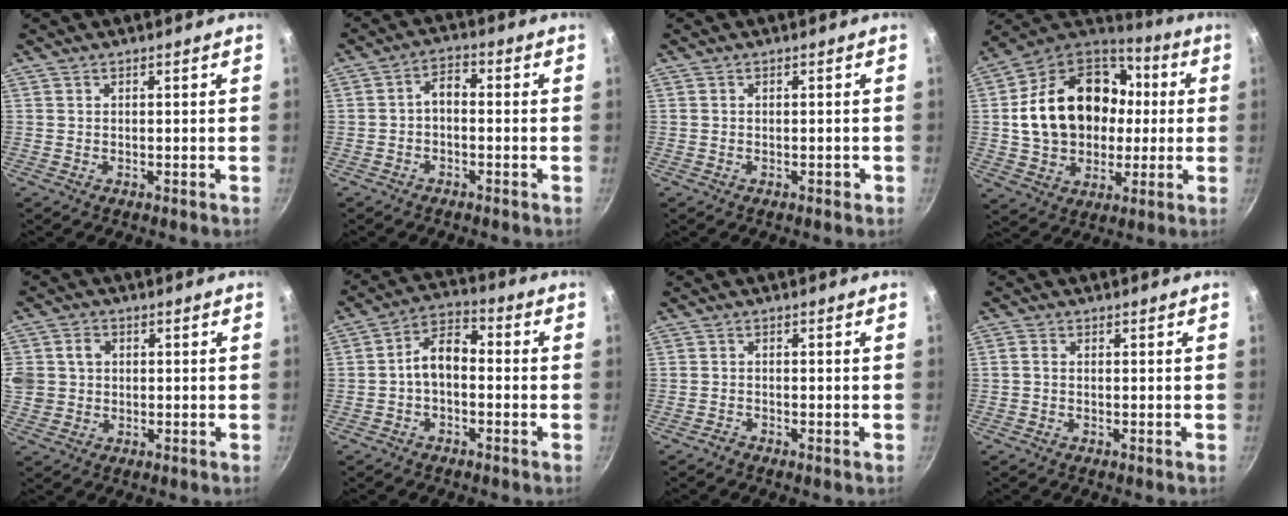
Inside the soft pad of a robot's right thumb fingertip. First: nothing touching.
{"total": 4.6, "force": [-1.4, 2.6, 3.6], "torque": [-0.061, 0.034, -0.028]}
{"total": 0.9, "force": [-0.4, 0.6, 0.5], "torque": [-0.002, 0.006, -0.004]}
{"total": 24.5, "force": [1.7, 18.8, 15.7], "torque": [-0.255, 0.044, 0.037]}
{"total": 6.9, "force": [0.7, 6.2, 2.9], "torque": [-0.044, 0.008, 0.011]}
{"total": 7.2, "force": [-1.3, 4.4, 5.5], "torque": [-0.081, 0.039, -0.034]}
{"total": 1.0, "force": [-0.9, 0.2, 0.4], "torque": [-0.020, 0.008, -0.021]}
{"total": 1.1, "force": [-0.2, 0.8, 0.7], "torque": [-0.015, 0.005, -0.006]}